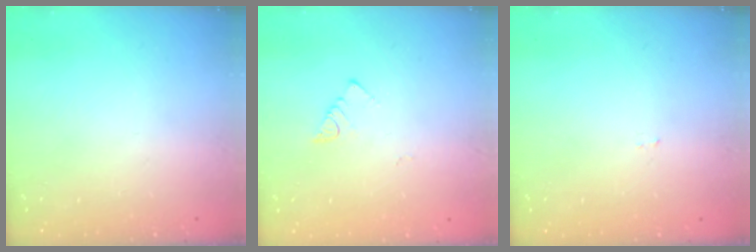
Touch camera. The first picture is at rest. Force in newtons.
{"total": 2.7, "press": 2.7, "slide": 0.4}
{"total": 1.6, "press": 1.6, "slide": 0.1}